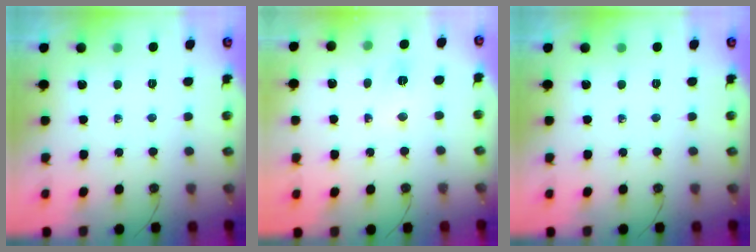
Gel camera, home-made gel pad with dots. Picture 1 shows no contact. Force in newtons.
{"total": 2.9, "press": 2.7, "slide": 1.0}
{"total": 0.0}